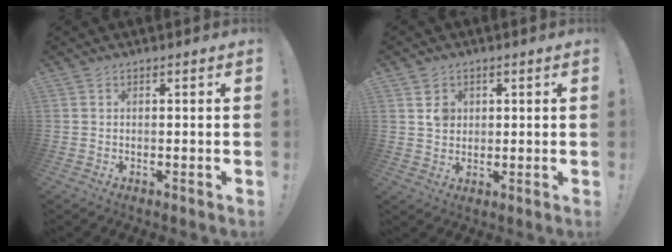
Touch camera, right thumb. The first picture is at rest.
{"total": 4.1, "force": [1.8, 3.6, 1.0], "torque": [-0.003, -0.008, 0.030]}